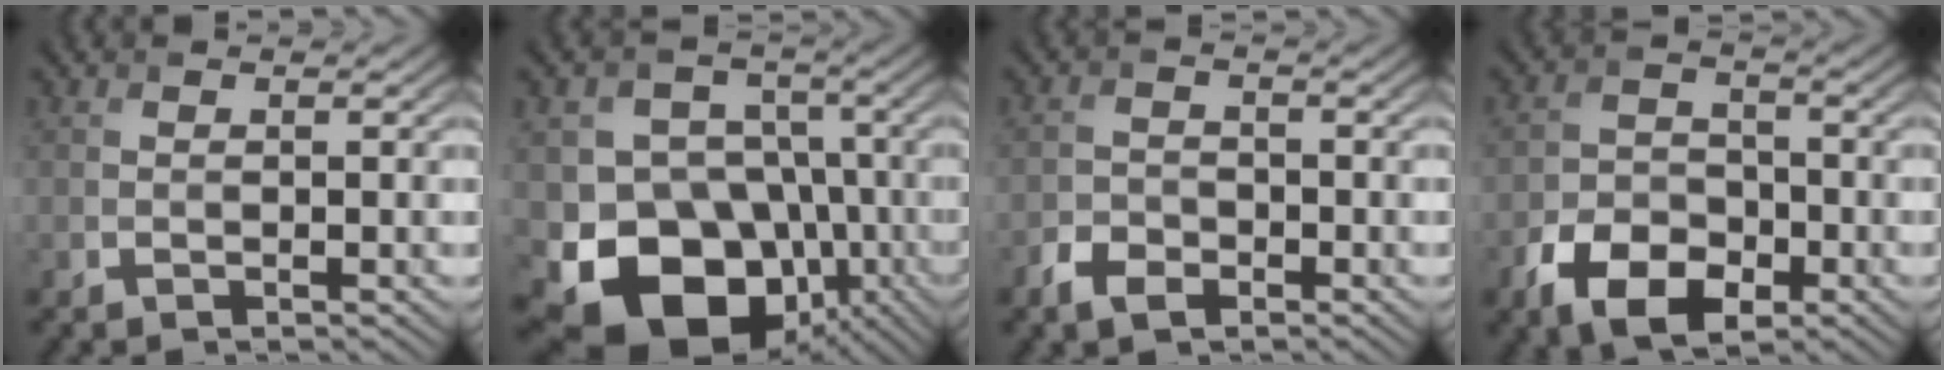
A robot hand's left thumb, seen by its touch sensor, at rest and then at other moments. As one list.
[{"total": 15.9, "force": [-6.5, 12.4, 7.5], "torque": [-0.141, -0.024, -0.116]}, {"total": 3.1, "force": [-2.0, 1.9, 1.3], "torque": [-0.029, -0.004, -0.046]}, {"total": 7.7, "force": [-4.0, 4.9, 4.4], "torque": [-0.090, -0.013, -0.075]}]